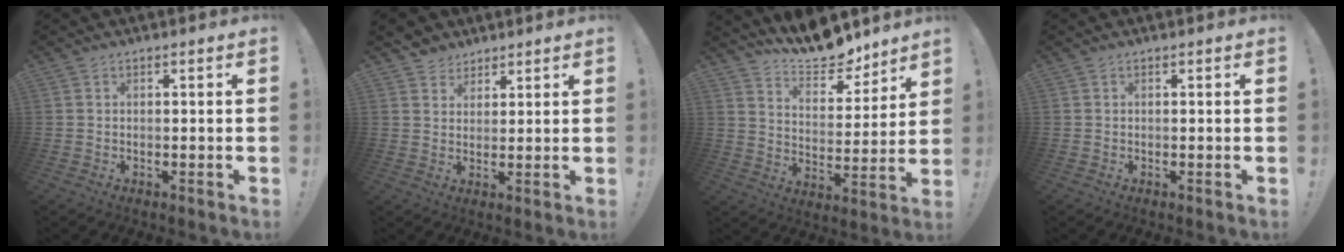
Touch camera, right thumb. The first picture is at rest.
{"total": 4.4, "force": [3.1, 3.1, -0.1], "torque": [0.006, -0.023, 0.060]}
{"total": 12.2, "force": [10.9, 3.7, 4.0], "torque": [-0.066, -0.091, 0.199]}
{"total": 0.0}